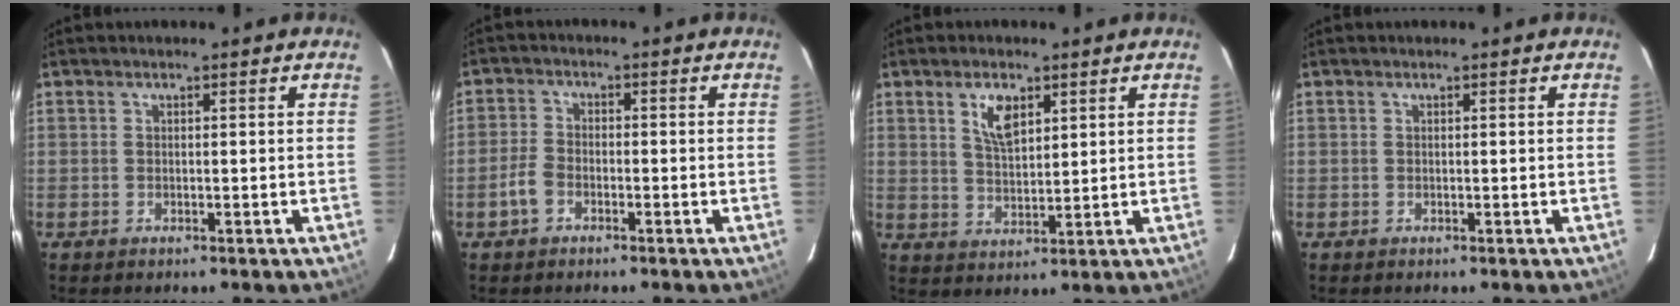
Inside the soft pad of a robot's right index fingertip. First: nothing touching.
{"total": 3.7, "force": [-2.1, 2.3, 2.0], "torque": [-0.051, 0.007, -0.042]}
{"total": 5.9, "force": [2.9, 2.8, 4.4], "torque": [-0.078, 0.004, 0.059]}
{"total": 0.0}